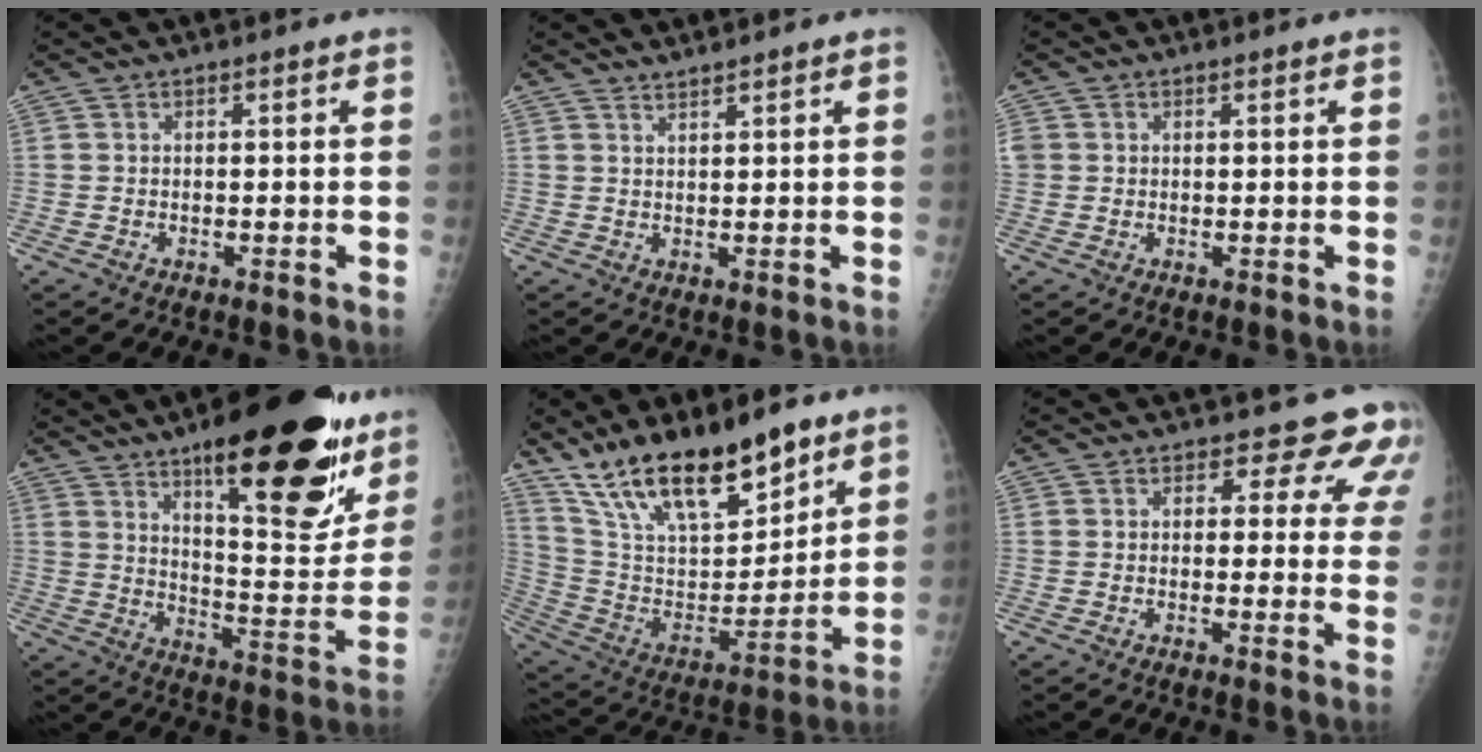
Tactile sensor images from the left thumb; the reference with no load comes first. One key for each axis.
{"total": 1.8, "fx": 1.7, "fy": -0.2, "fz": 0.7, "tx": -0.008, "ty": -0.011, "tz": 0.032}
{"total": 2.0, "fx": 0.4, "fy": 1.9, "fz": 0.7, "tx": -0.005, "ty": 0.001, "tz": 0.011}
{"total": 28.4, "fx": 16.2, "fy": 8.6, "fz": 21.7, "tx": -0.260, "ty": -0.068, "tz": 0.238}
{"total": 22.9, "fx": 16.0, "fy": 8.5, "fz": 14.0, "tx": -0.200, "ty": -0.065, "tz": 0.292}
{"total": 8.3, "fx": 6.2, "fy": 4.5, "fz": 3.2, "tx": 0.012, "ty": -0.028, "tz": 0.051}